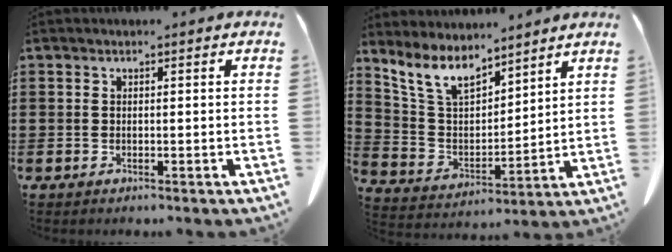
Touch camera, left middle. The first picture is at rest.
{"total": 8.6, "force": [7.0, 3.3, 3.9], "torque": [-0.106, -0.023, 0.128]}